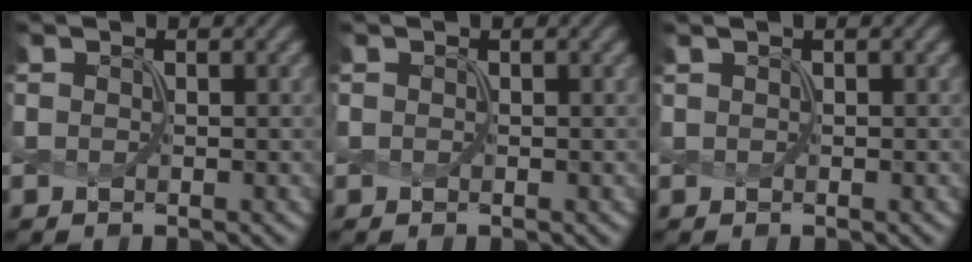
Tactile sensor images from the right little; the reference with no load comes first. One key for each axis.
{"total": 0.0}
{"total": 1.6, "fx": 1.0, "fy": 0.7, "fz": 1.0, "tx": -0.003, "ty": 0.001, "tz": -0.005}